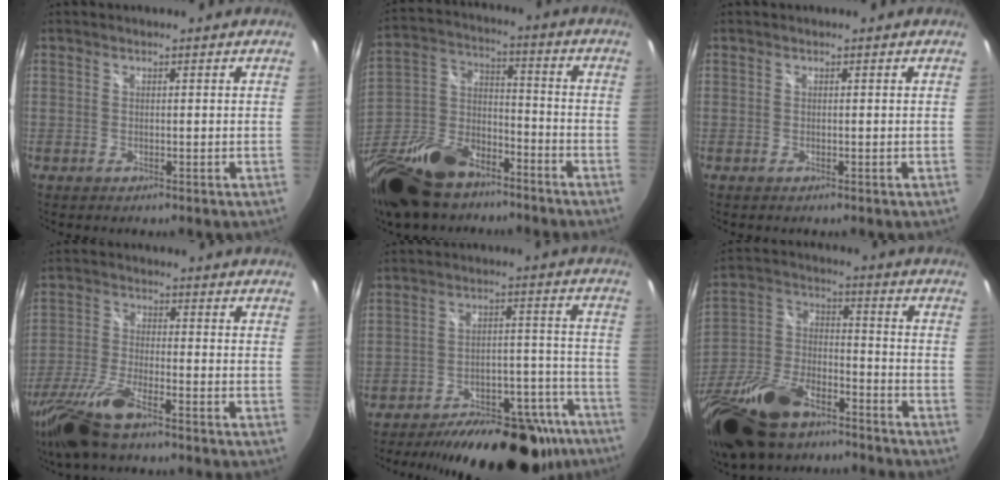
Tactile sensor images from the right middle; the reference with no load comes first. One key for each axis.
{"total": 24.7, "fx": -16.7, "fy": 12.5, "fz": 13.3, "tx": -0.310, "ty": -0.012, "tz": -0.293}
{"total": 0.0}
{"total": 12.8, "fx": -9.3, "fy": 2.6, "fz": 8.3, "tx": -0.190, "ty": -0.033, "tz": -0.185}
{"total": 26.9, "fx": -21.5, "fy": 9.9, "fz": 13.0, "tx": -0.179, "ty": 0.025, "tz": -0.266}
{"total": 24.6, "fx": -17.6, "fy": 10.6, "fz": 13.5, "tx": -0.300, "ty": -0.021, "tz": -0.305}